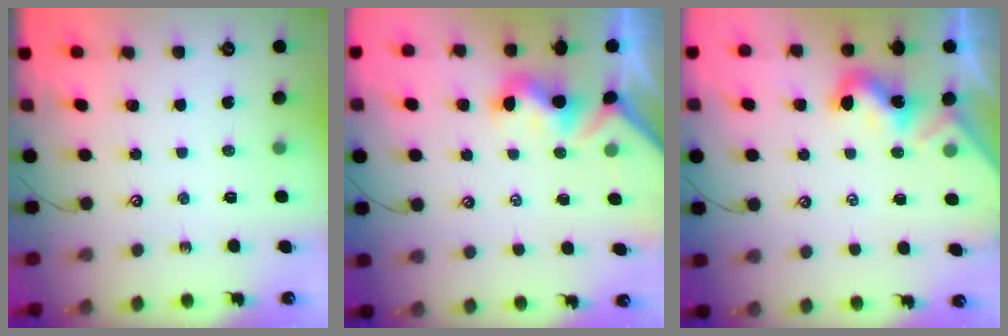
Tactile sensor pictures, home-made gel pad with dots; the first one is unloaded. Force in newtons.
{"total": 0.8, "press": 0.6, "slide": 0.5}
{"total": 1.8, "press": 1.8, "slide": 0.5}